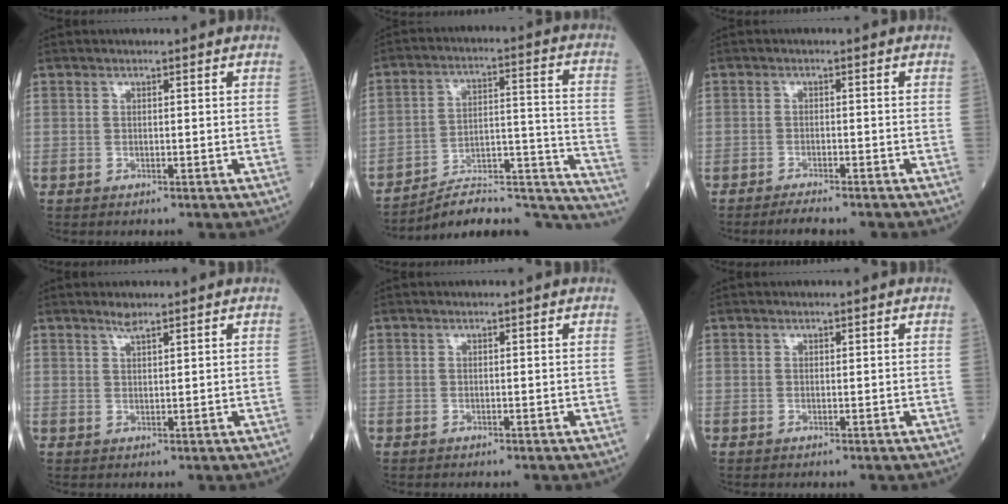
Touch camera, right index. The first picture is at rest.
{"total": 22.6, "force": [-21.3, 2.9, 6.8], "torque": [-0.029, 0.050, -0.301]}
{"total": 3.3, "force": [-3.0, 0.3, 1.5], "torque": [-0.026, -0.006, -0.045]}
{"total": 1.6, "force": [1.4, 0.1, 0.8], "torque": [-0.017, 0.000, 0.028]}
{"total": 0.0}
{"total": 0.0}